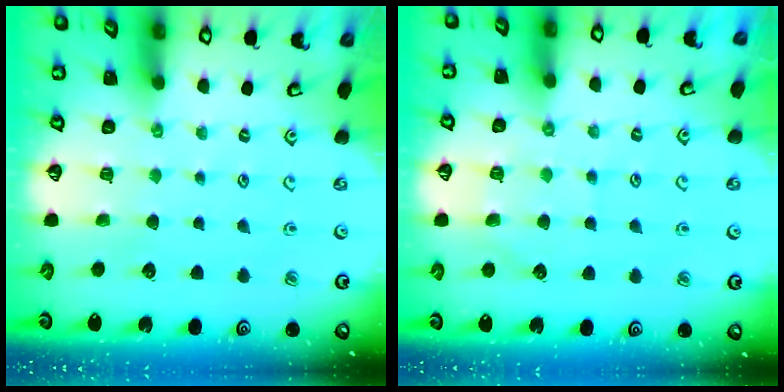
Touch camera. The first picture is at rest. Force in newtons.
{"total": 6.4, "press": 6.4, "slide": 0.7}